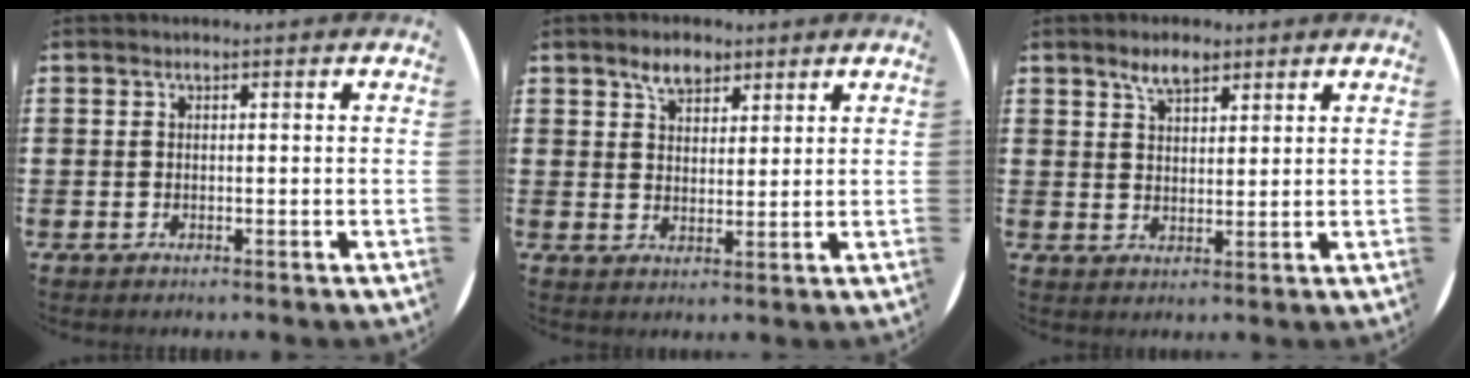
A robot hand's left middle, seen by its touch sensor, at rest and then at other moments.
{"total": 4.0, "force": [3.1, 2.1, 1.6], "torque": [-0.022, 0.001, 0.054]}
{"total": 4.1, "force": [3.1, 1.8, 2.1], "torque": [-0.038, 0.004, 0.054]}